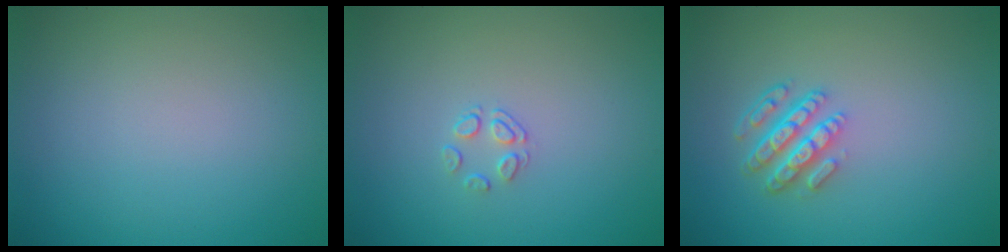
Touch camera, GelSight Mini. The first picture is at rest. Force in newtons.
{"total": 1.4, "press": 0.6, "slide": 1.2}
{"total": 4.3, "press": 3.2, "slide": 2.9}